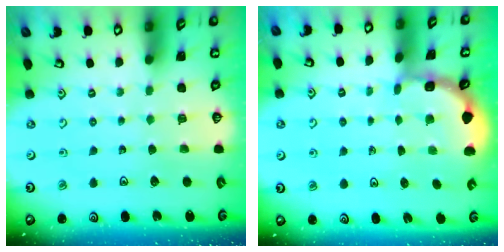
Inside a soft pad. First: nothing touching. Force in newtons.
{"total": 1.9, "press": 1.9, "slide": 0.2}